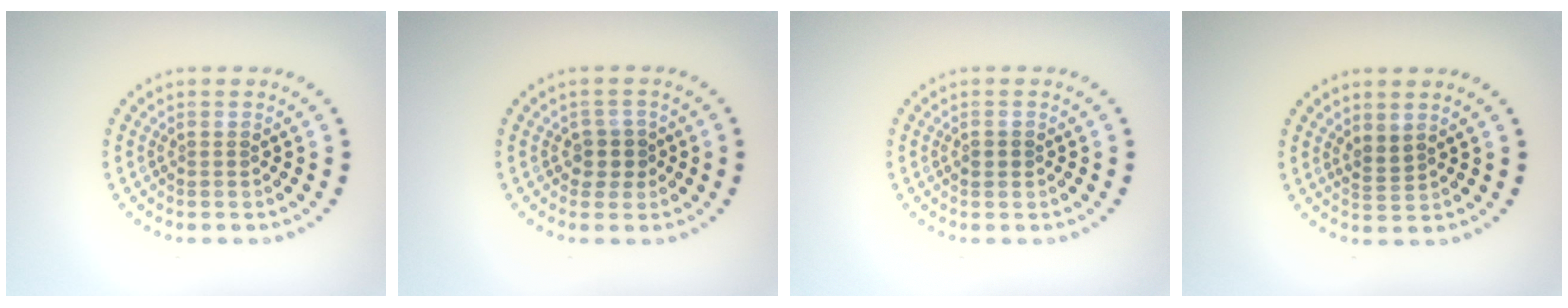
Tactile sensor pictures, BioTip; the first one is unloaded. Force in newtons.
{"total": 2.1, "press": 1.9, "slide": 1.1}
{"total": 1.3, "press": 1.3, "slide": 0.2}
{"total": 1.5, "press": 1.1, "slide": 0.9}